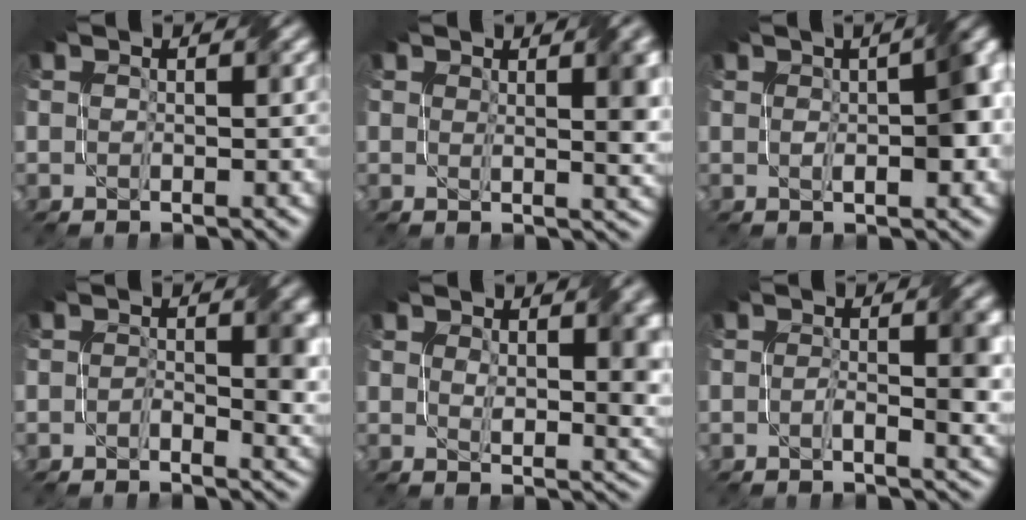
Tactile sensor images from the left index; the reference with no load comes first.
{"total": 4.1, "force": [1.5, 1.1, 3.6], "torque": [-0.038, 0.002, 0.023]}
{"total": 5.8, "force": [0.4, 1.9, 5.5], "torque": [-0.071, 0.014, 0.005]}
{"total": 3.8, "force": [-0.1, 1.8, 3.4], "torque": [-0.042, -0.002, -0.004]}
{"total": 5.4, "force": [1.4, 2.6, 4.6], "torque": [-0.065, -0.005, 0.029]}
{"total": 4.0, "force": [-0.3, 1.2, 3.9], "torque": [-0.062, -0.003, -0.005]}